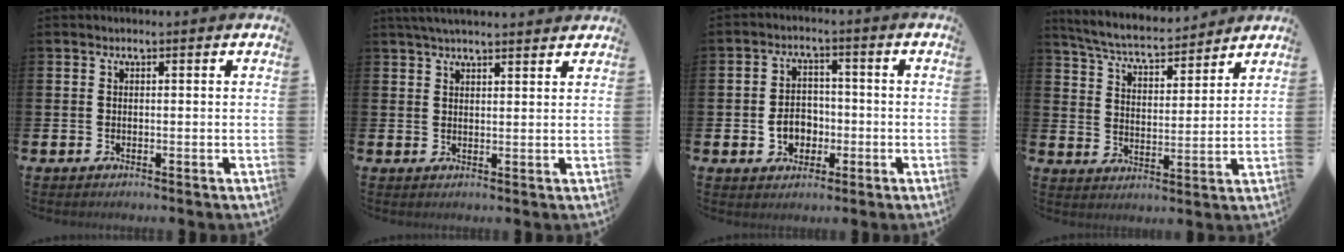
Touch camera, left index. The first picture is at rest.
{"total": 3.6, "force": [3.4, 0.4, 1.1], "torque": [-0.024, -0.008, 0.062]}
{"total": 4.7, "force": [-1.2, 3.8, 2.5], "torque": [-0.041, 0.004, -0.029]}
{"total": 6.3, "force": [6.0, 1.1, 1.7], "torque": [-0.057, -0.040, 0.102]}